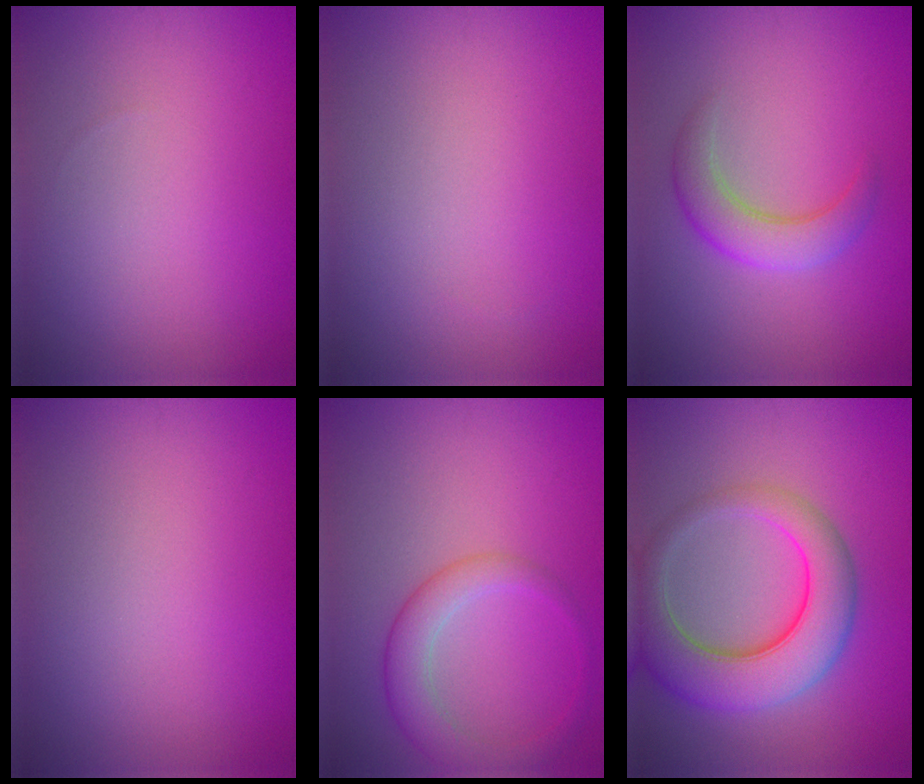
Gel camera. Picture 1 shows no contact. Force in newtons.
{"total": 0.0}
{"total": 3.8, "press": 3.8, "slide": 0.4}
{"total": 0.0}
{"total": 2.9, "press": 2.8, "slide": 0.1}
{"total": 8.1, "press": 8.1, "slide": 0.5}